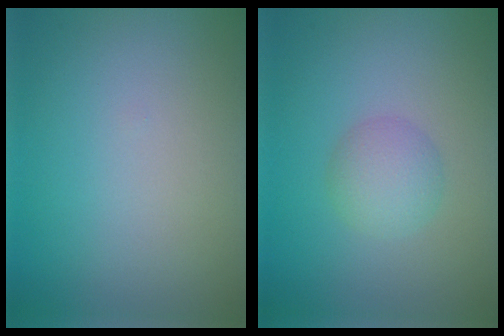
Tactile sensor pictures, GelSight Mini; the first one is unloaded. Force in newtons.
{"total": 2.4, "press": 2.4, "slide": 0.0}